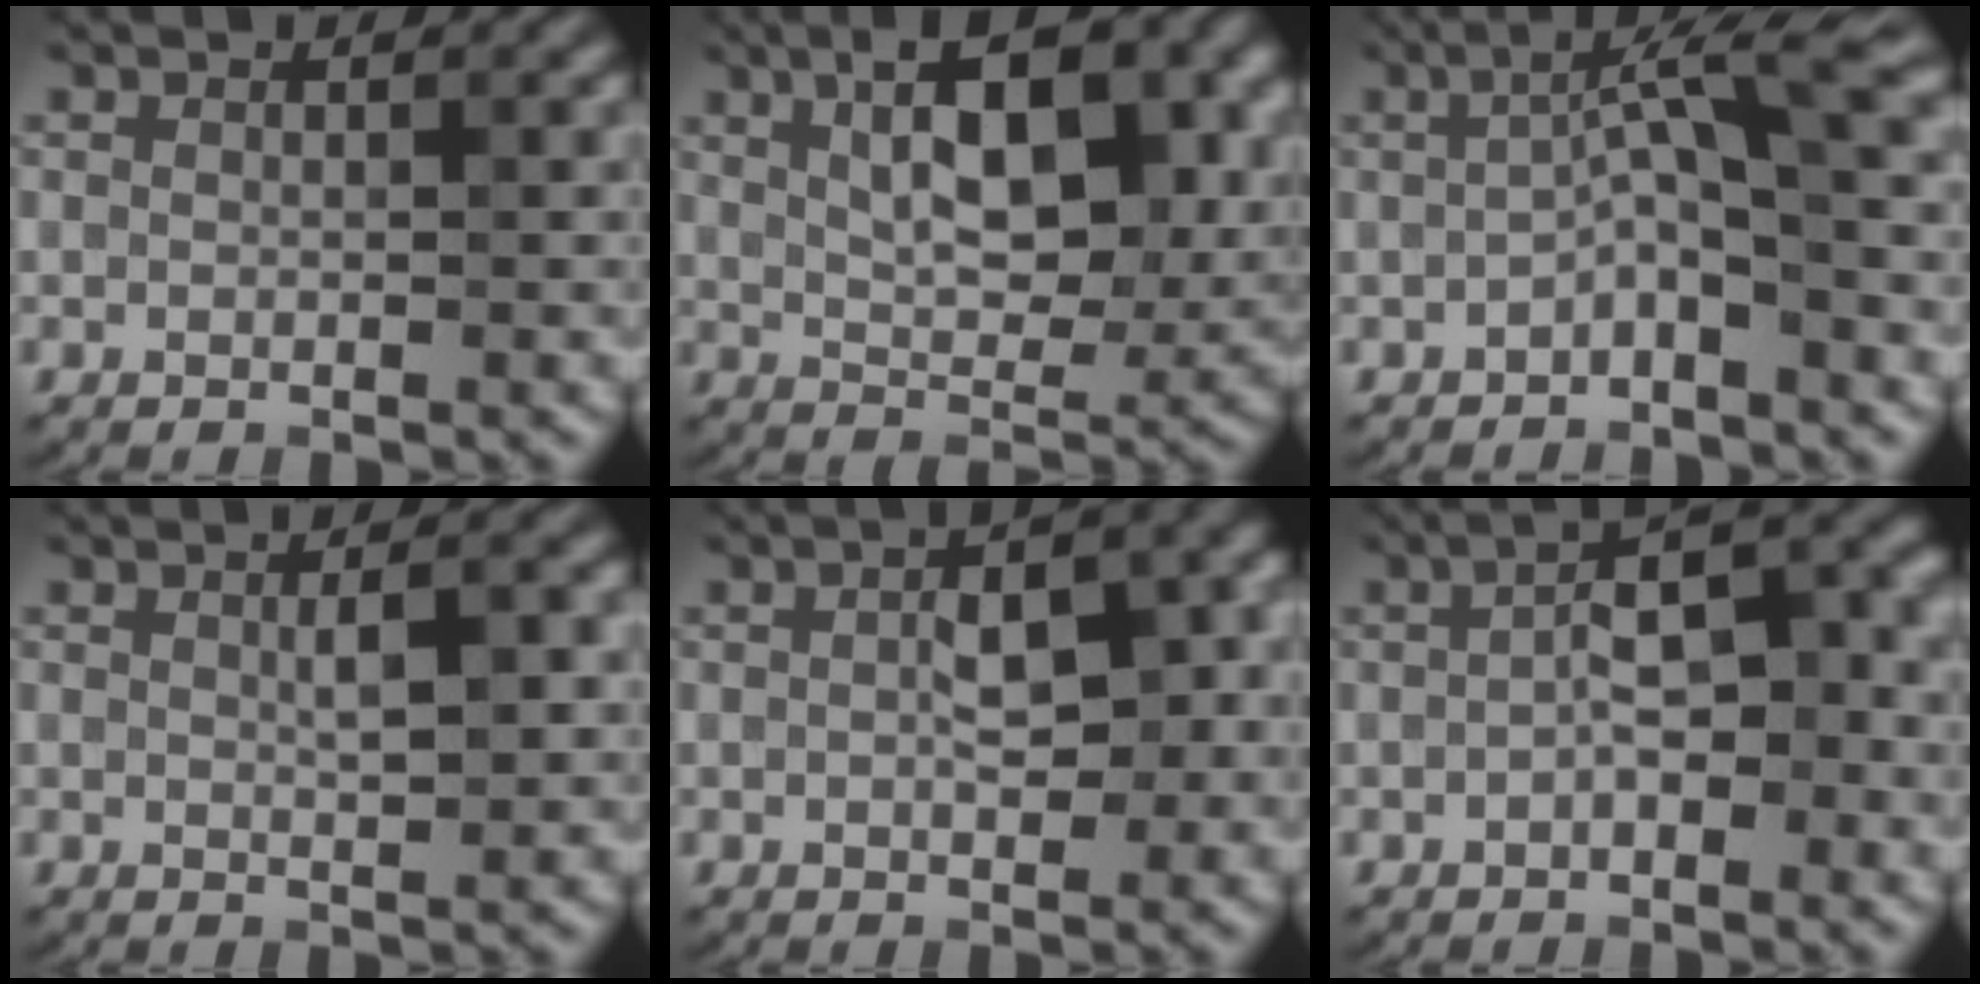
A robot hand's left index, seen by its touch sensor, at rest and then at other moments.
{"total": 9.4, "force": [3.0, 4.1, 7.9], "torque": [-0.112, 0.004, 0.046]}
{"total": 4.7, "force": [-0.5, 0.7, 4.7], "torque": [-0.079, 0.020, -0.019]}
{"total": 2.6, "force": [0.4, 0.6, 2.5], "torque": [-0.041, 0.004, 0.008]}
{"total": 5.2, "force": [0.2, 2.4, 4.6], "torque": [-0.067, 0.004, 0.003]}
{"total": 6.2, "force": [-0.6, 2.3, 5.7], "torque": [-0.085, 0.016, -0.021]}